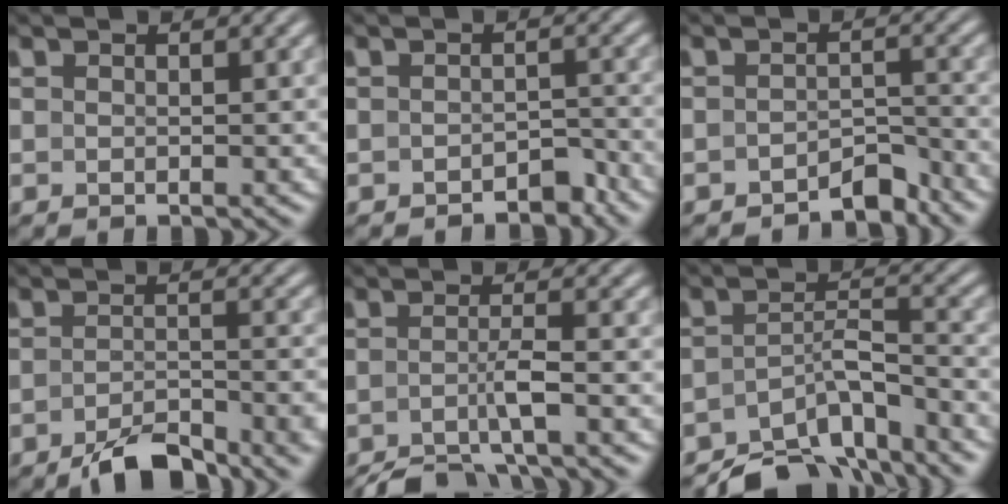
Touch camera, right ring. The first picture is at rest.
{"total": 2.4, "force": [-2.3, 0.5, 0.2], "torque": [0.006, -0.003, -0.039]}
{"total": 3.2, "force": [-3.0, 0.8, 0.6], "torque": [-0.003, -0.007, -0.050]}
{"total": 4.1, "force": [-3.5, 0.6, 2.0], "torque": [-0.029, -0.005, -0.059]}
{"total": 4.7, "force": [-4.3, 0.4, 1.9], "torque": [-0.033, -0.017, -0.060]}
{"total": 8.9, "force": [-7.3, 3.4, 3.9], "torque": [-0.057, -0.029, -0.108]}